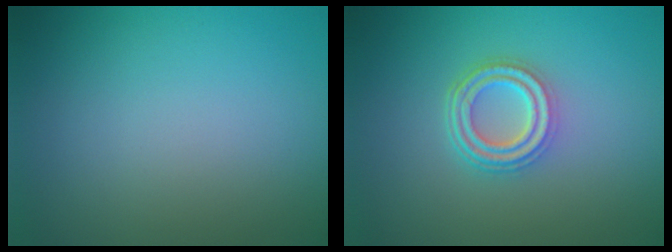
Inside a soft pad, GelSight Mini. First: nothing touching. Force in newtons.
{"total": 4.1, "press": 3.1, "slide": 2.6}